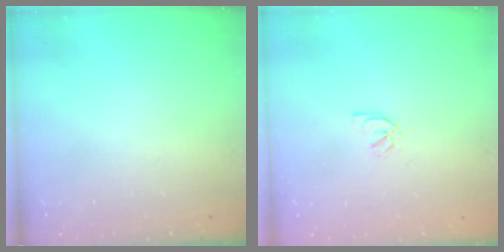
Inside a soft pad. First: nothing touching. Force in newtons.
{"total": 2.1, "press": 1.9, "slide": 0.8}